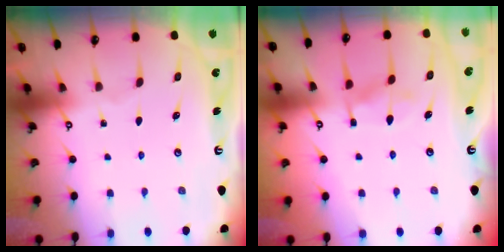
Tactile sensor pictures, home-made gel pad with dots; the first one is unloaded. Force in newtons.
{"total": 8.3, "press": 8.3, "slide": 0.8}